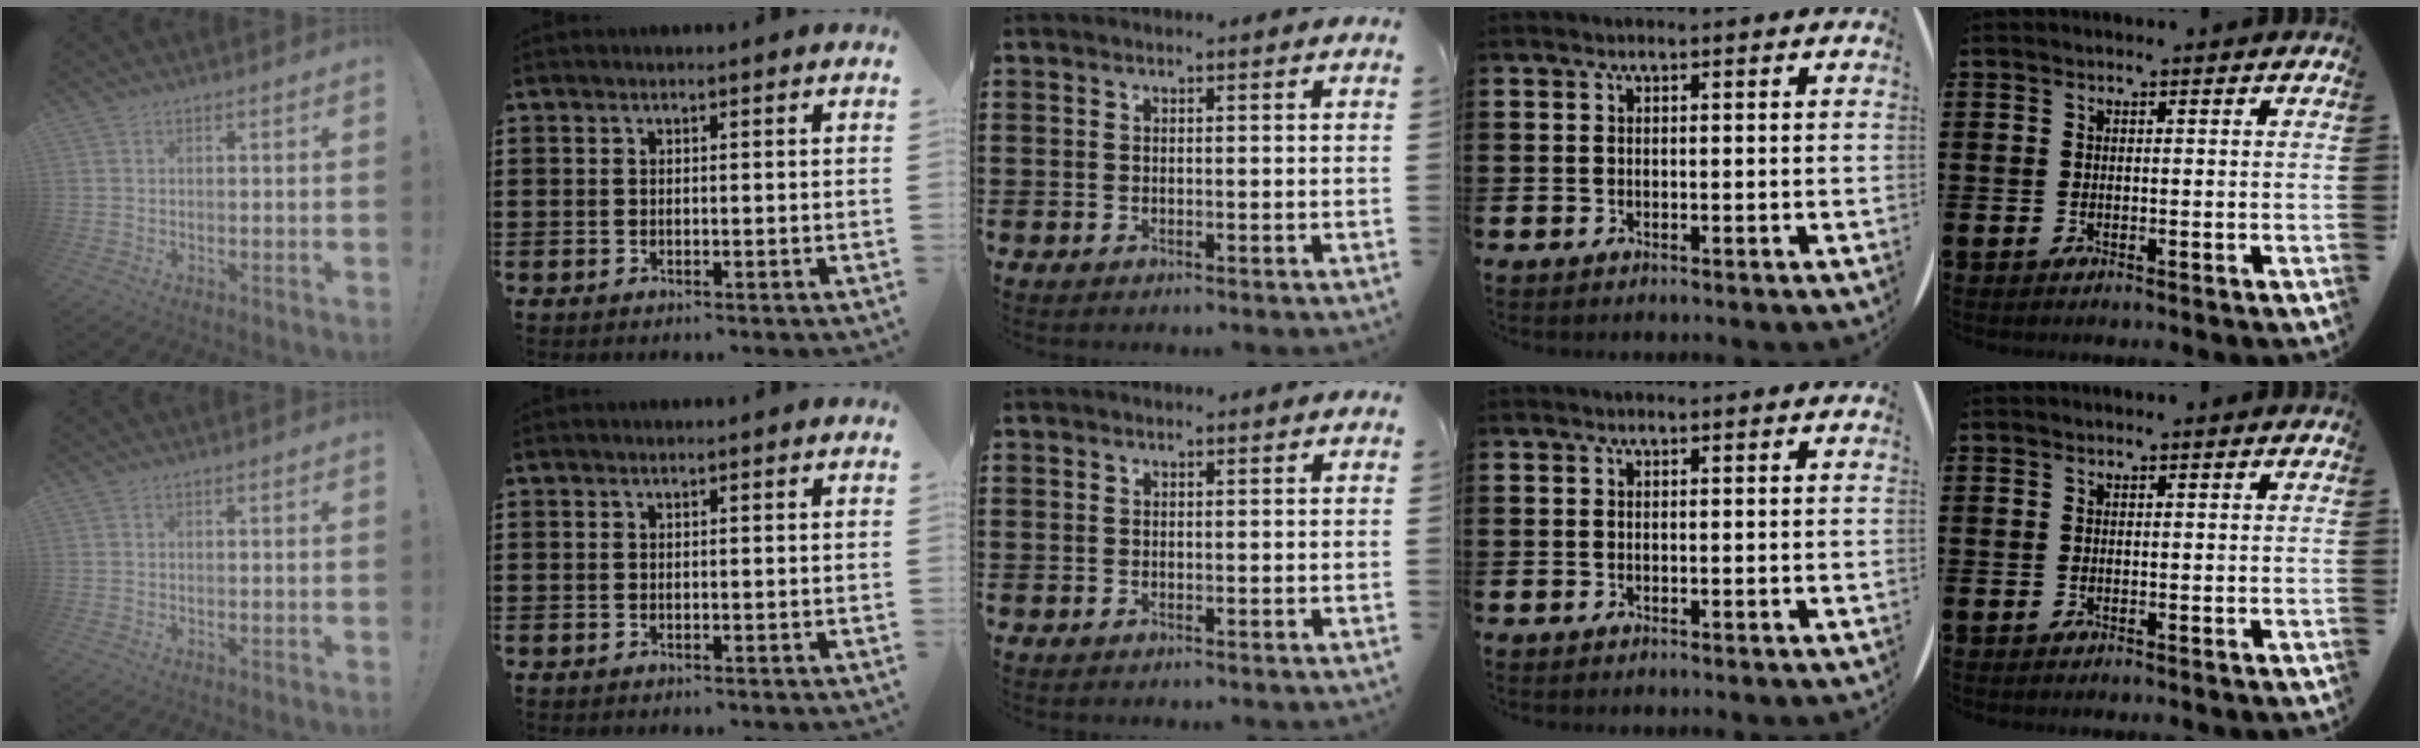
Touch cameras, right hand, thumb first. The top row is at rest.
{}